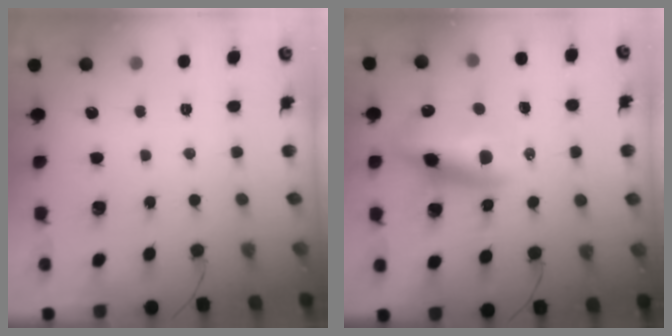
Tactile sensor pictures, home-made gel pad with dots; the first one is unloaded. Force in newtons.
{"total": 12.2, "press": 11.9, "slide": 2.8}